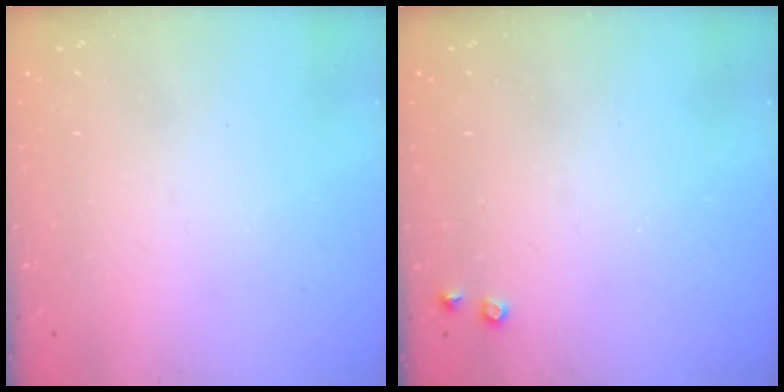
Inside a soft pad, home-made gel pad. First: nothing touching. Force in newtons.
{"total": 5.7, "press": 5.6, "slide": 0.6}